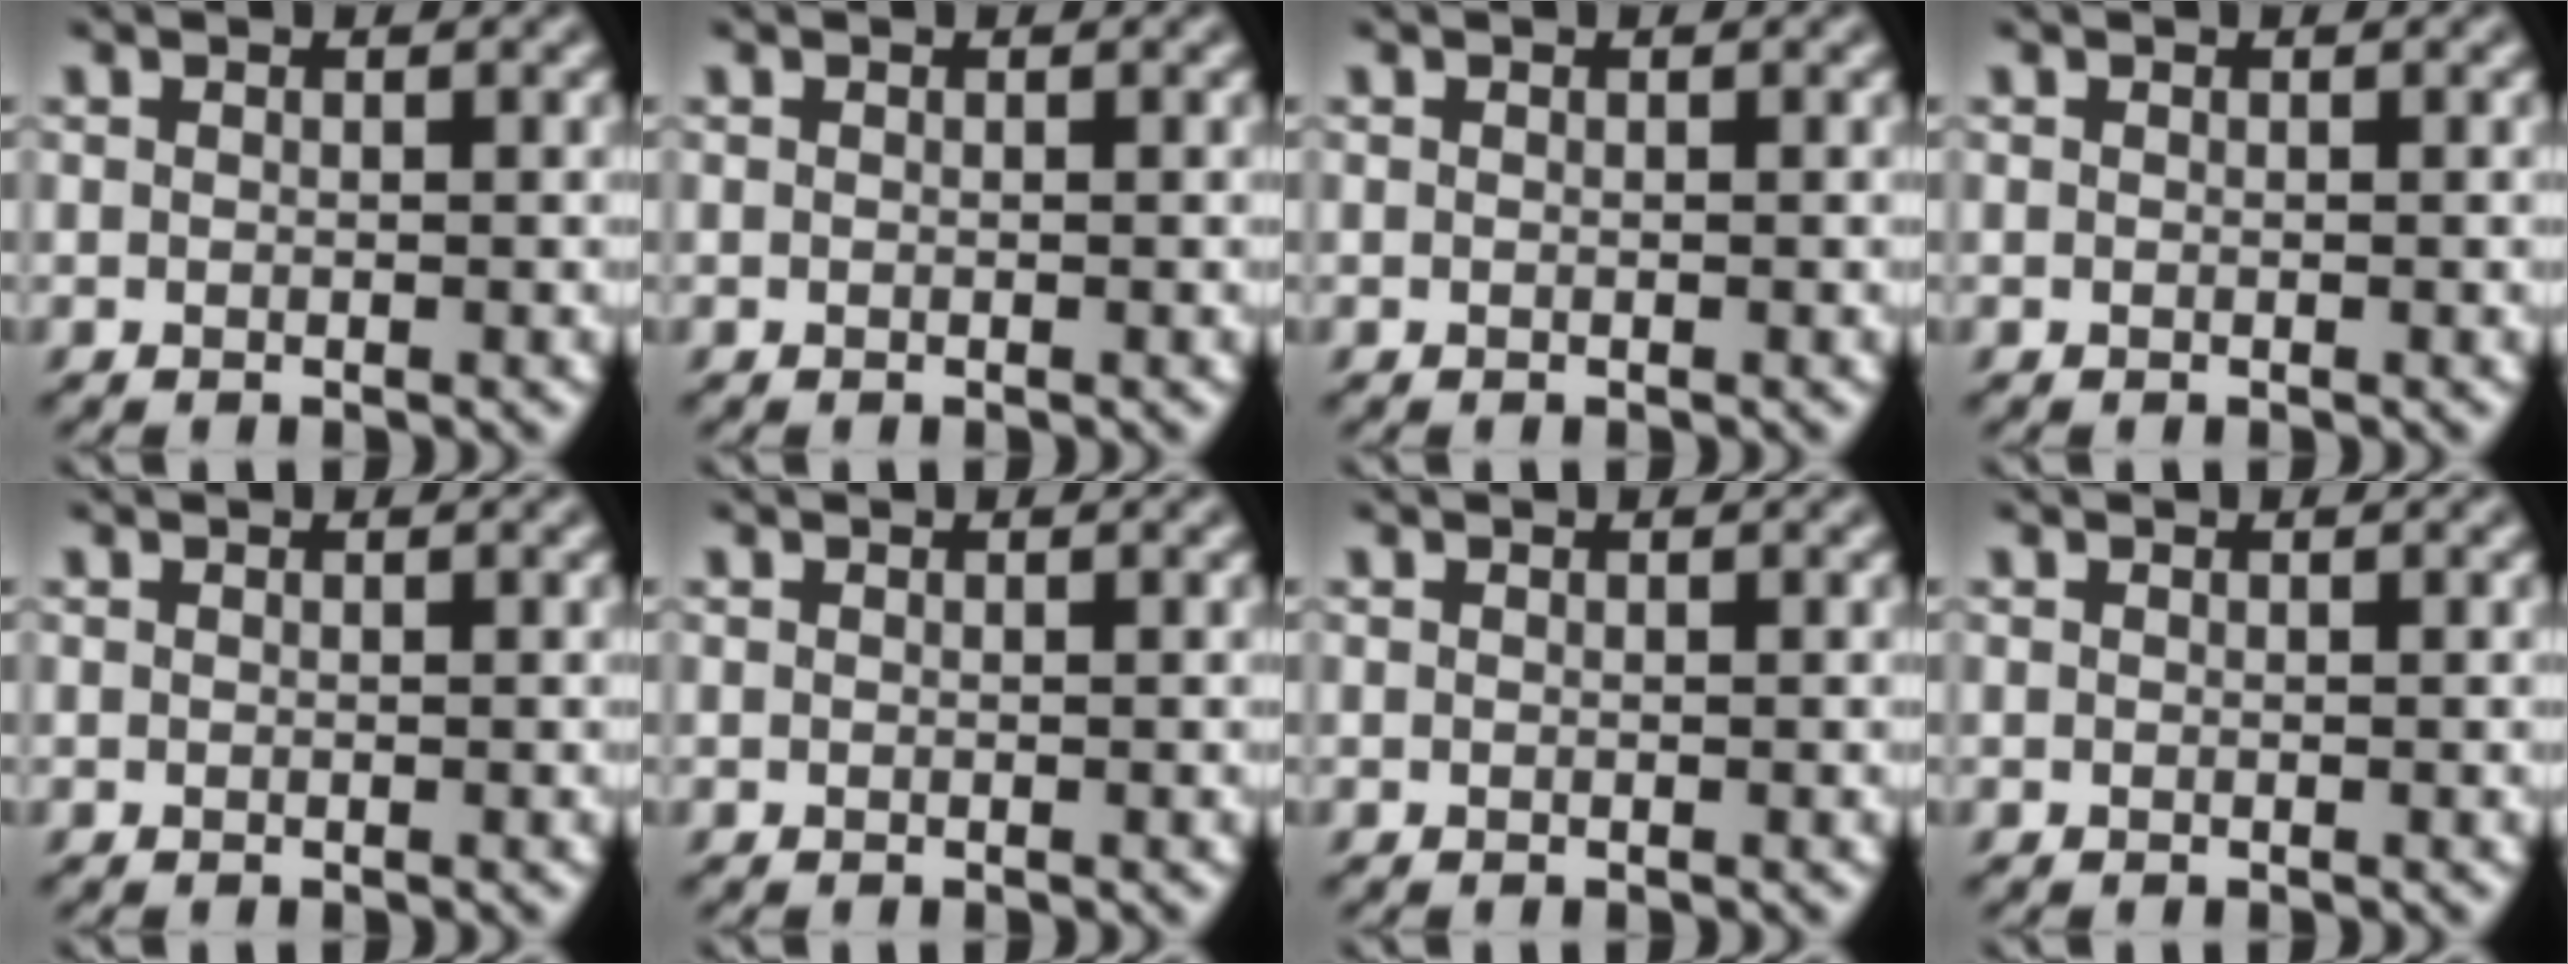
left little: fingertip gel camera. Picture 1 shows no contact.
{"total": 0.0}
{"total": 0.0}
{"total": 0.0}
{"total": 0.0}
{"total": 0.0}
{"total": 0.0}
{"total": 0.0}